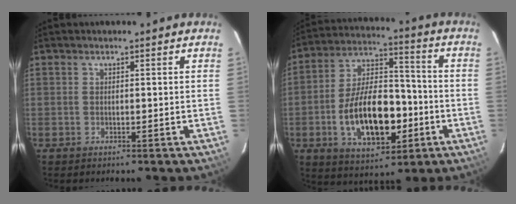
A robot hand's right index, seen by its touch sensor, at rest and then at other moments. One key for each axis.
{"total": 17.9, "fx": -4.9, "fy": 9.4, "fz": 14.5, "tx": -0.281, "ty": 0.013, "tz": -0.070}